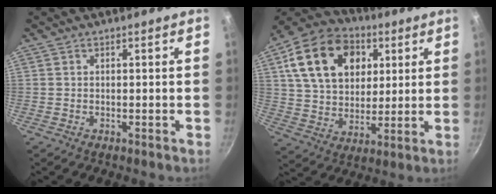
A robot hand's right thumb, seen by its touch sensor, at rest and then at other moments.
{"total": 20.9, "force": [6.8, 15.1, 12.8], "torque": [-0.200, 0.000, 0.112]}